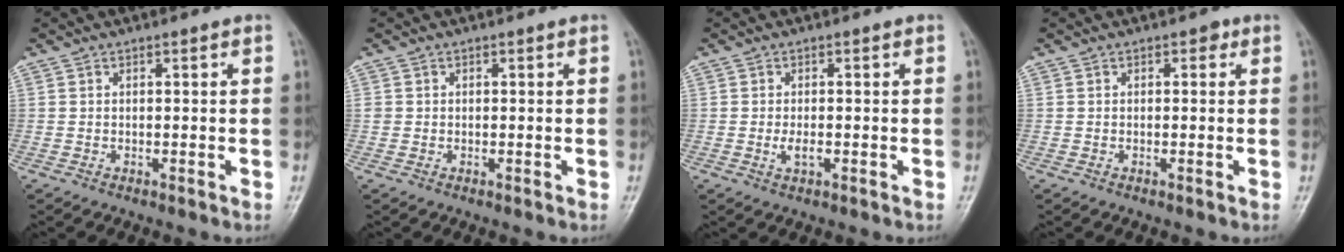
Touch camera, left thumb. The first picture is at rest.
{"total": 0.9, "force": [0.0, 0.8, 0.2], "torque": [0.001, 0.003, 0.002]}
{"total": 2.2, "force": [-0.4, 1.0, 1.9], "torque": [-0.035, -0.003, -0.007]}
{"total": 1.0, "force": [0.3, 0.7, 0.6], "torque": [0.002, 0.003, -0.003]}